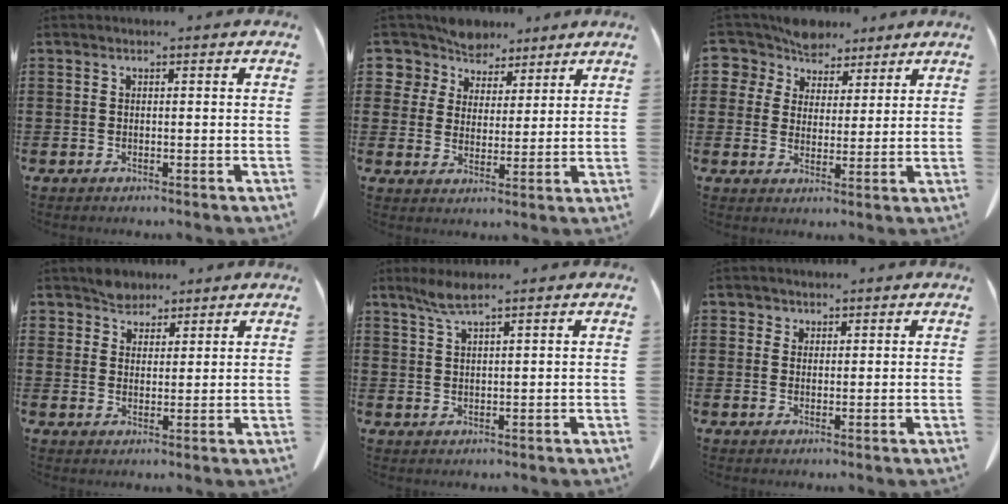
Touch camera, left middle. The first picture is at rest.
{"total": 7.5, "force": [6.6, 3.6, 0.2], "torque": [-0.050, -0.032, 0.125]}
{"total": 6.7, "force": [5.7, 3.6, 0.3], "torque": [-0.047, -0.023, 0.107]}
{"total": 3.7, "force": [3.3, 1.6, 0.0], "torque": [-0.012, 0.000, 0.067]}
{"total": 3.0, "force": [2.3, 0.2, 2.0], "torque": [-0.046, 0.000, 0.042]}
{"total": 1.6, "force": [1.2, 1.1, 0.1], "torque": [0.000, 0.000, 0.022]}